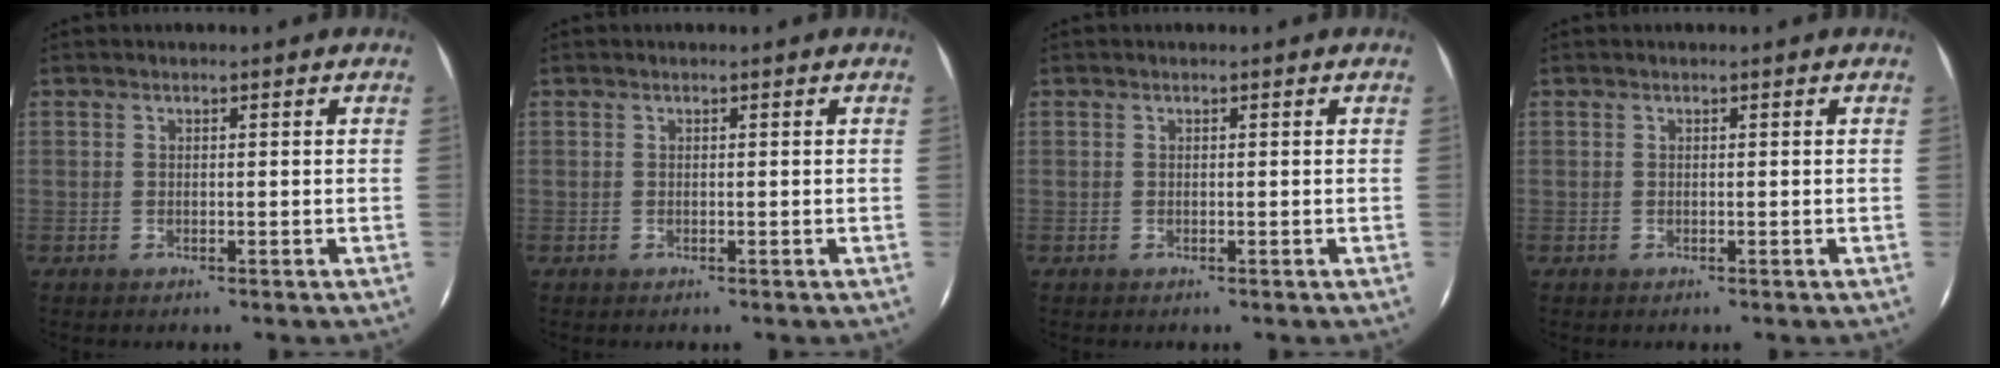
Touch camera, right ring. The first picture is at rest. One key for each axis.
{"total": 0.0}
{"total": 0.0}
{"total": 0.0}